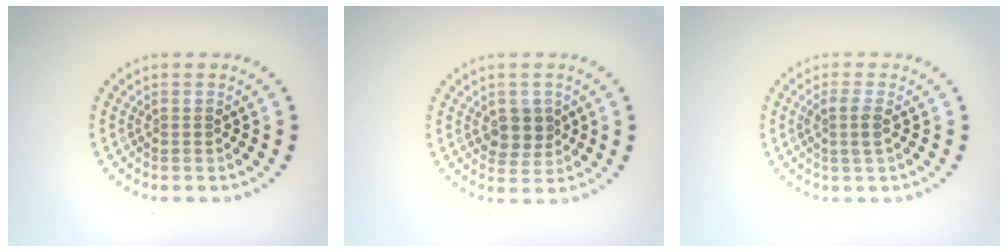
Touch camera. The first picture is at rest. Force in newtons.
{"total": 2.5, "press": 2.3, "slide": 1.0}
{"total": 1.6, "press": 1.4, "slide": 0.9}